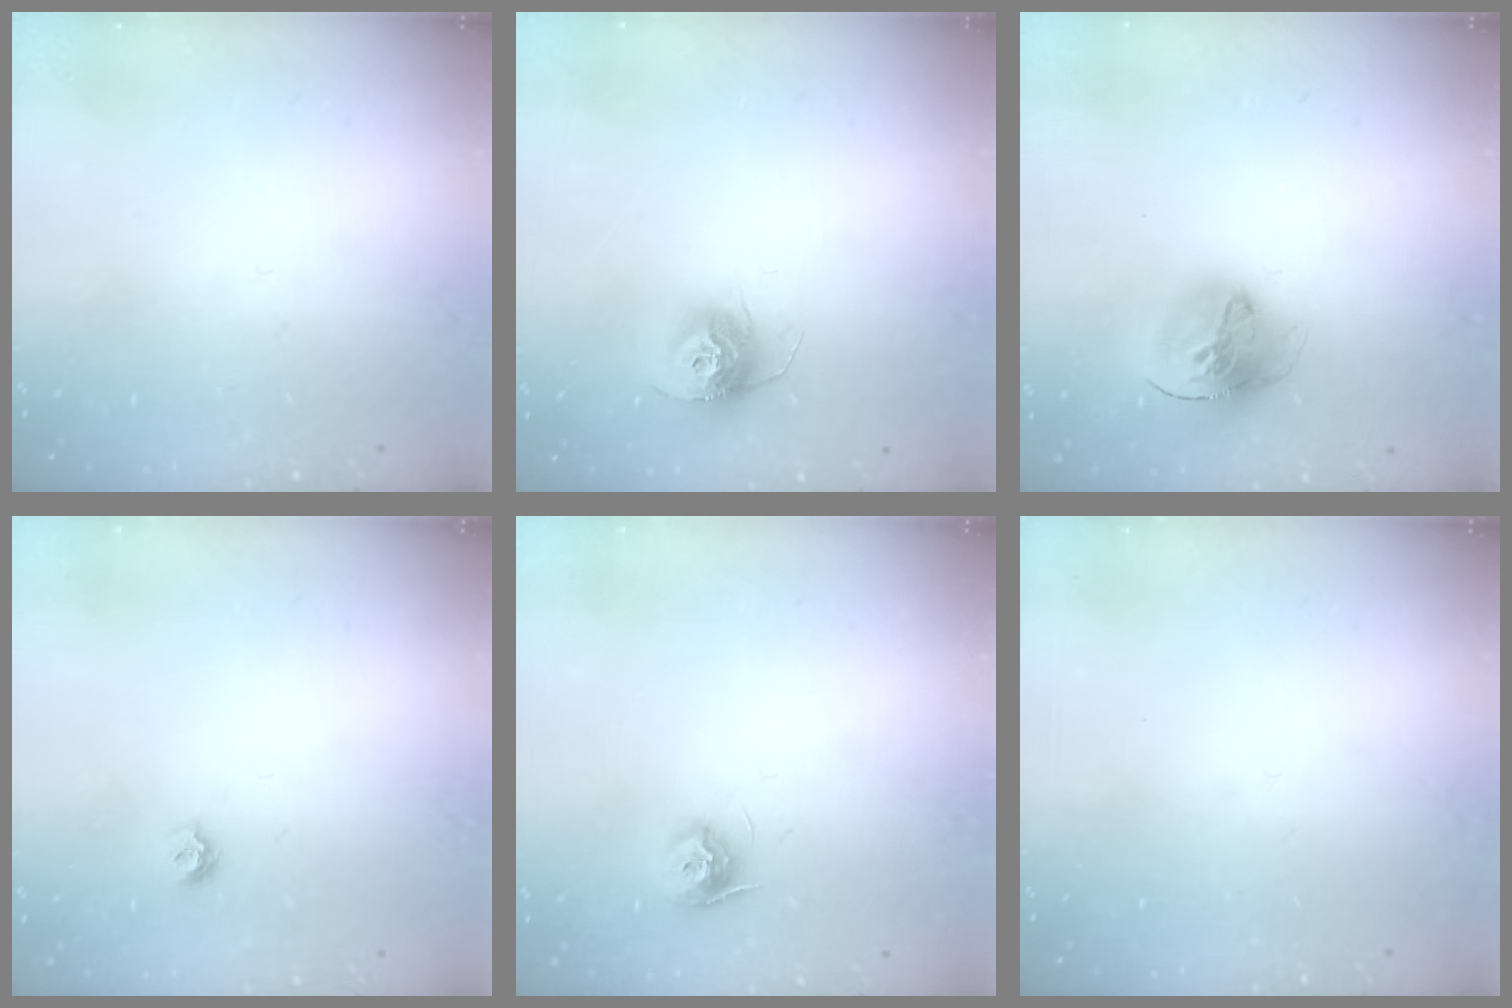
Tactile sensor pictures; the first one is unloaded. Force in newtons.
{"total": 11.5, "press": 11.4, "slide": 0.8}
{"total": 16.7, "press": 16.6, "slide": 1.8}
{"total": 5.7, "press": 5.7, "slide": 0.6}
{"total": 8.7, "press": 8.7, "slide": 0.1}
{"total": 0.0}